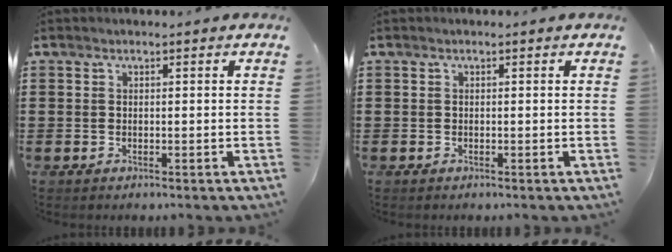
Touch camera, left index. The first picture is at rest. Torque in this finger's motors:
{"motor_torque": [0.00, 0.00, 0.01, -0.01]}